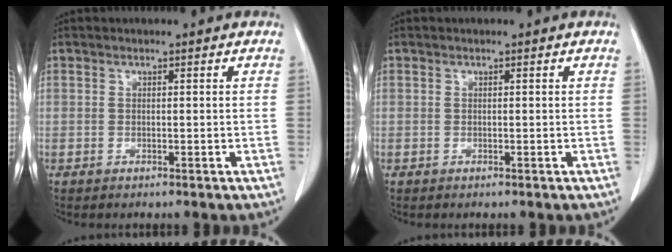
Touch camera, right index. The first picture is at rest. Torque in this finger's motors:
{"motor_torque": [0.00, 0.00, 0.00, 0.00]}